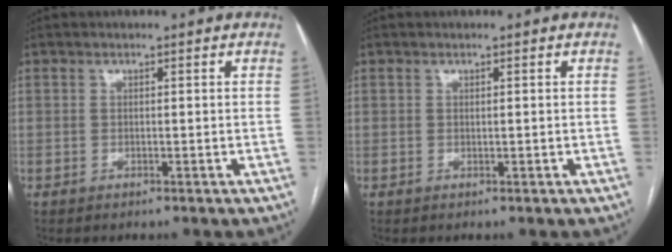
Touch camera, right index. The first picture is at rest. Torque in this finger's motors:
{"motor_torque": [-0.12, 0.12, 0.00, 0.00]}